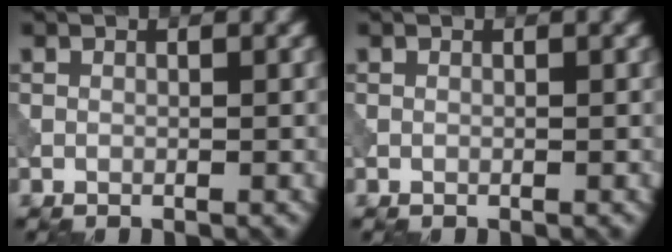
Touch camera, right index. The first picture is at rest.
{"total": 0.0}